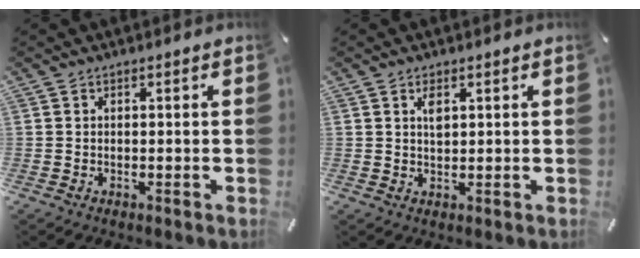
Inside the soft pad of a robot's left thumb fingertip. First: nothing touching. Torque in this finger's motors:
{"motor_torque": [0.69, 0.63, 0.86, -0.20, -0.09]}